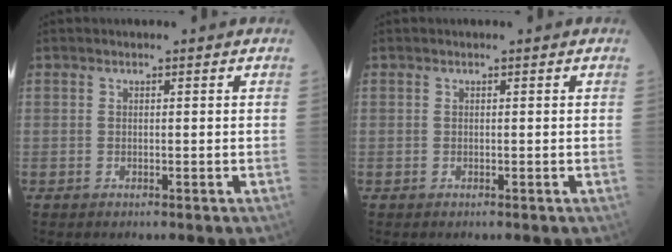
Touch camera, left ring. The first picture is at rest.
{"total": 0.0}